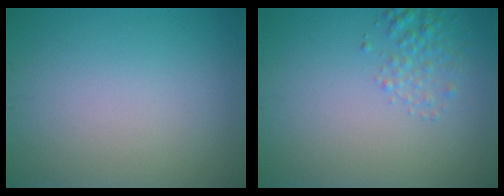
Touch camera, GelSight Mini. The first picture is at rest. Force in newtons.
{"total": 1.8, "press": 1.8, "slide": 0.1}